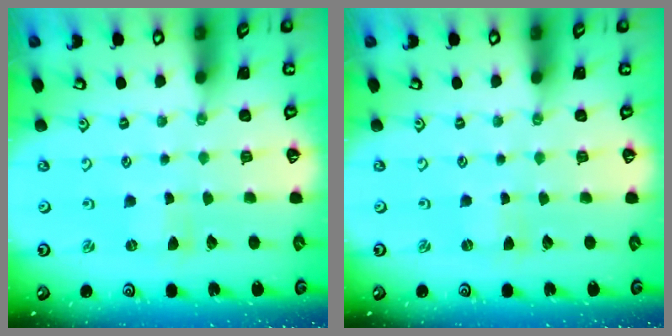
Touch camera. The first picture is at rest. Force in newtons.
{"total": 0.0}